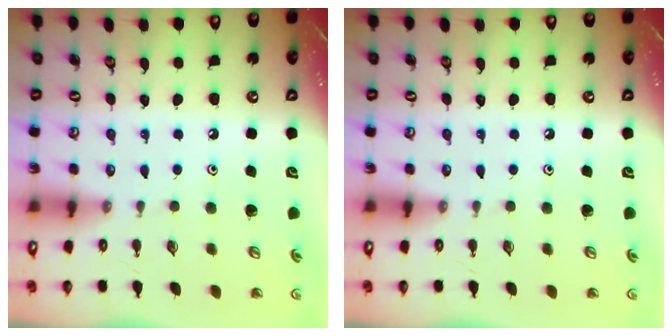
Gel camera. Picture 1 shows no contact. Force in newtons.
{"total": 0.0}